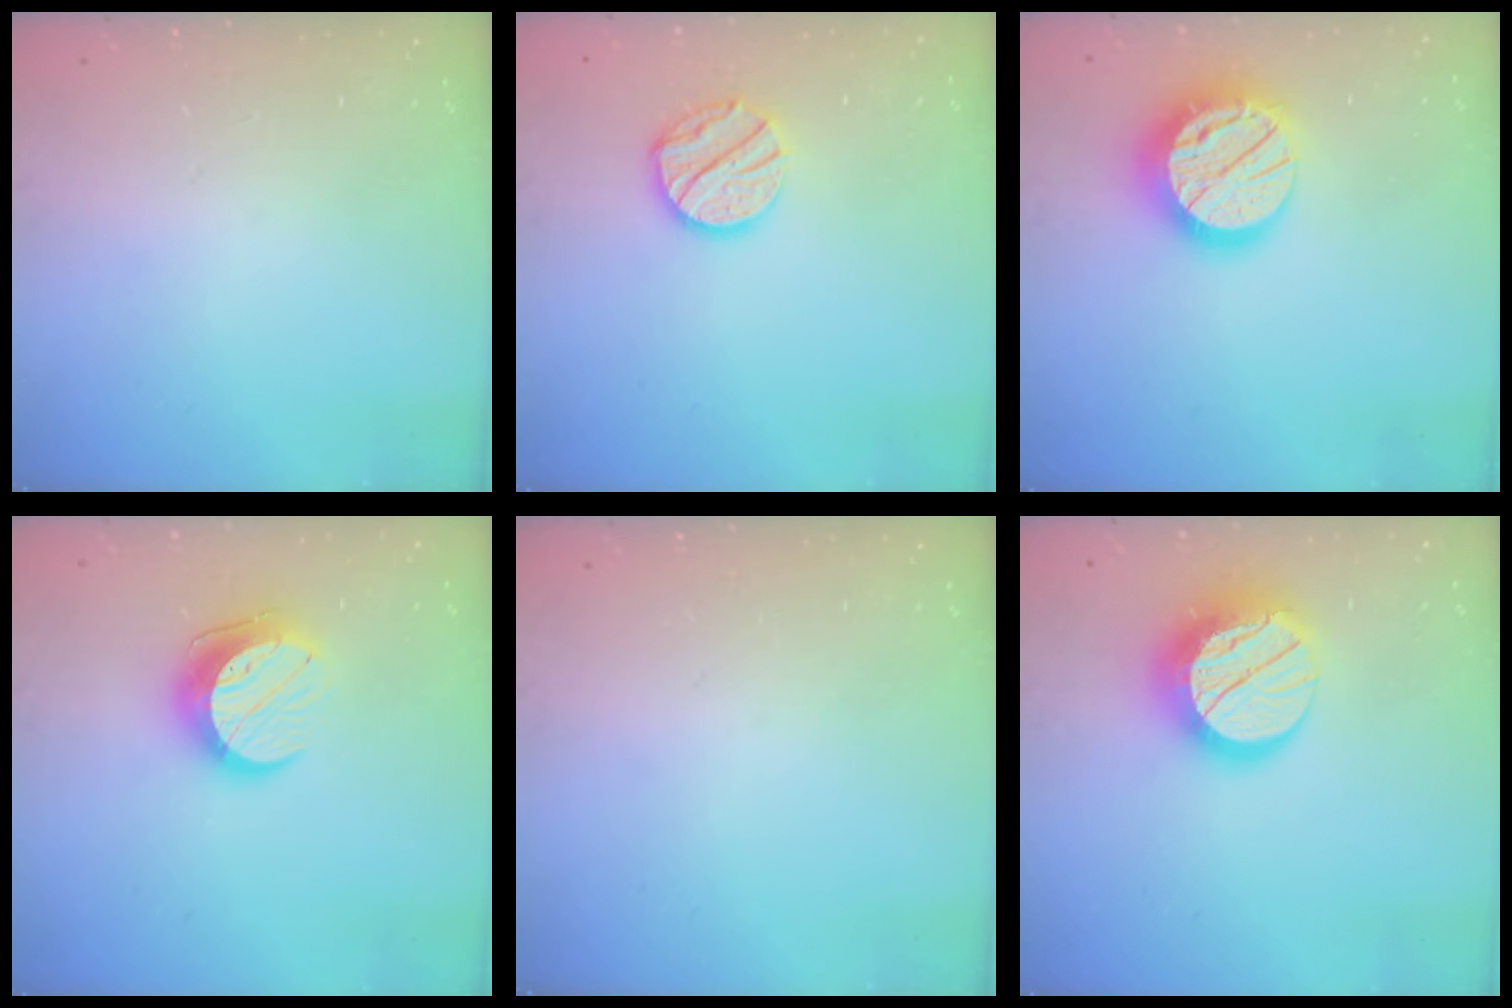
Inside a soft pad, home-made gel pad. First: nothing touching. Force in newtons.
{"total": 10.6, "press": 10.6, "slide": 0.8}
{"total": 17.3, "press": 17.2, "slide": 1.3}
{"total": 11.5, "press": 11.5, "slide": 0.9}
{"total": 0.0}
{"total": 16.4, "press": 16.4, "slide": 1.2}